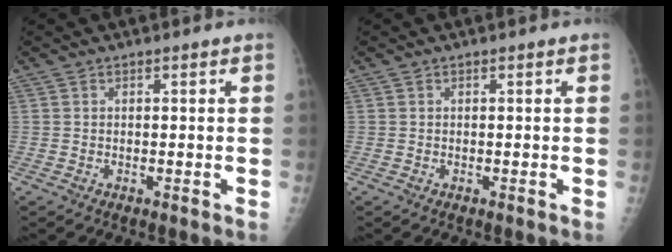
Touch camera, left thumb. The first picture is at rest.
{"total": 0.0}